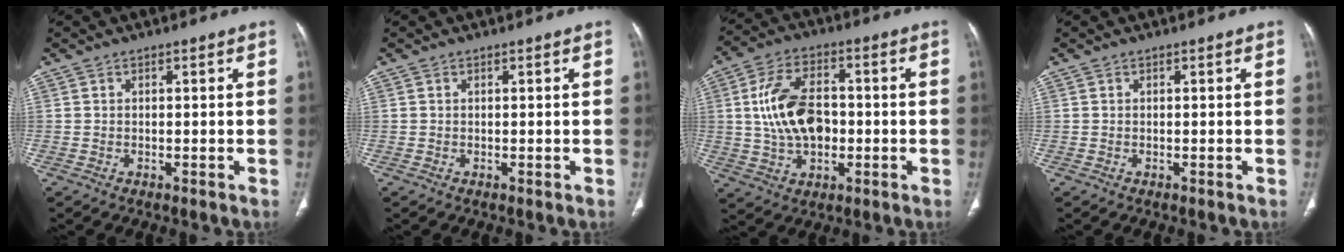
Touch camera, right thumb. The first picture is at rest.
{"total": 0.0}
{"total": 13.3, "force": [0.0, 8.5, 10.2], "torque": [-0.174, 0.017, 0.002]}
{"total": 0.0}